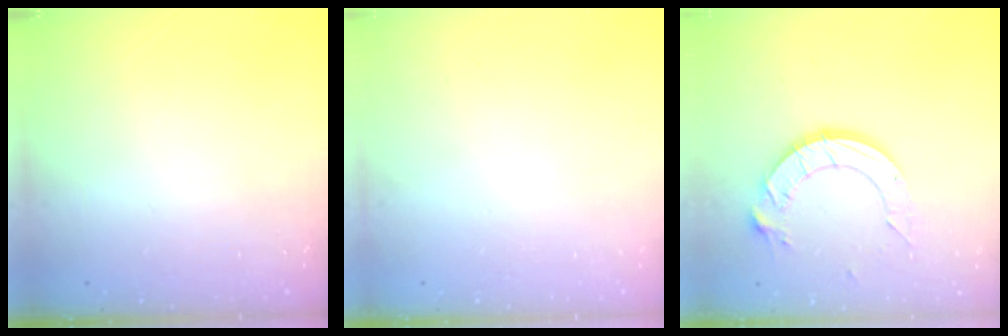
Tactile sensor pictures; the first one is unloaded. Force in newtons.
{"total": 0.0}
{"total": 12.9, "press": 12.8, "slide": 1.4}